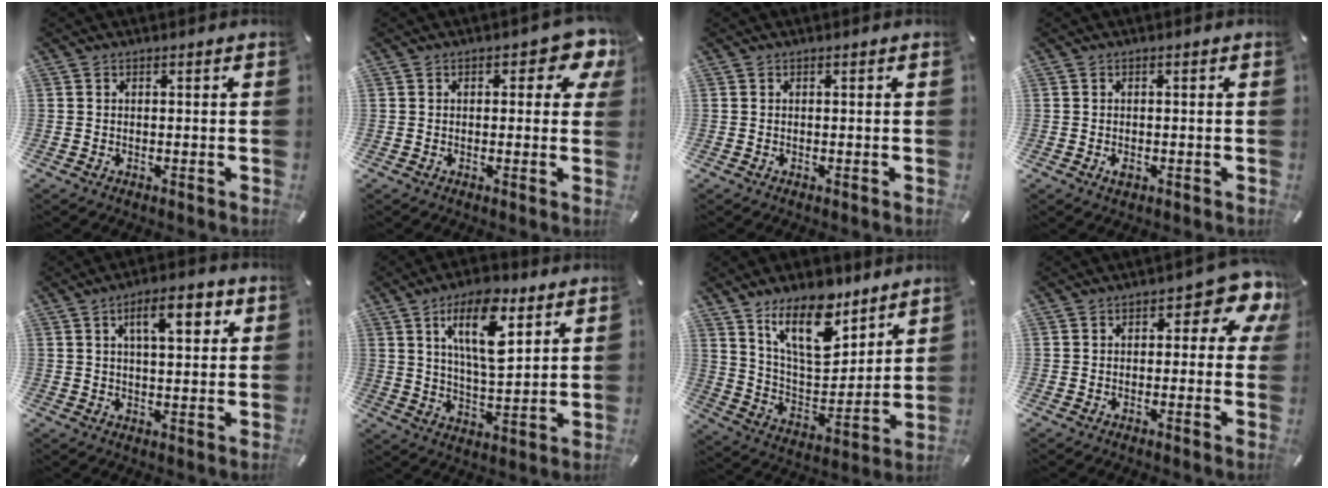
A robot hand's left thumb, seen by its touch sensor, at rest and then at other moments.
{"total": 5.6, "force": [2.1, 2.7, 4.4], "torque": [-0.059, 0.000, 0.029]}
{"total": 0.0}
{"total": 1.4, "force": [-0.5, 0.9, 1.0], "torque": [-0.024, -0.002, -0.011]}
{"total": 9.2, "force": [3.7, 3.5, 7.6], "torque": [-0.114, -0.005, 0.055]}
{"total": 14.7, "force": [7.5, 5.9, 11.1], "torque": [-0.194, -0.020, 0.125]}
{"total": 18.2, "force": [12.5, 8.5, 10.1], "torque": [-0.169, -0.070, 0.220]}
{"total": 8.3, "force": [3.5, 3.8, 6.5], "torque": [-0.083, -0.021, 0.054]}